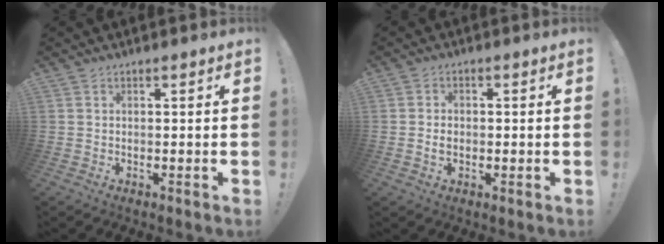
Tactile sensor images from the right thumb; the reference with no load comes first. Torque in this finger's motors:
{"motor_torque": [0.12, -0.31, 0.05, 0.24, 0.11]}